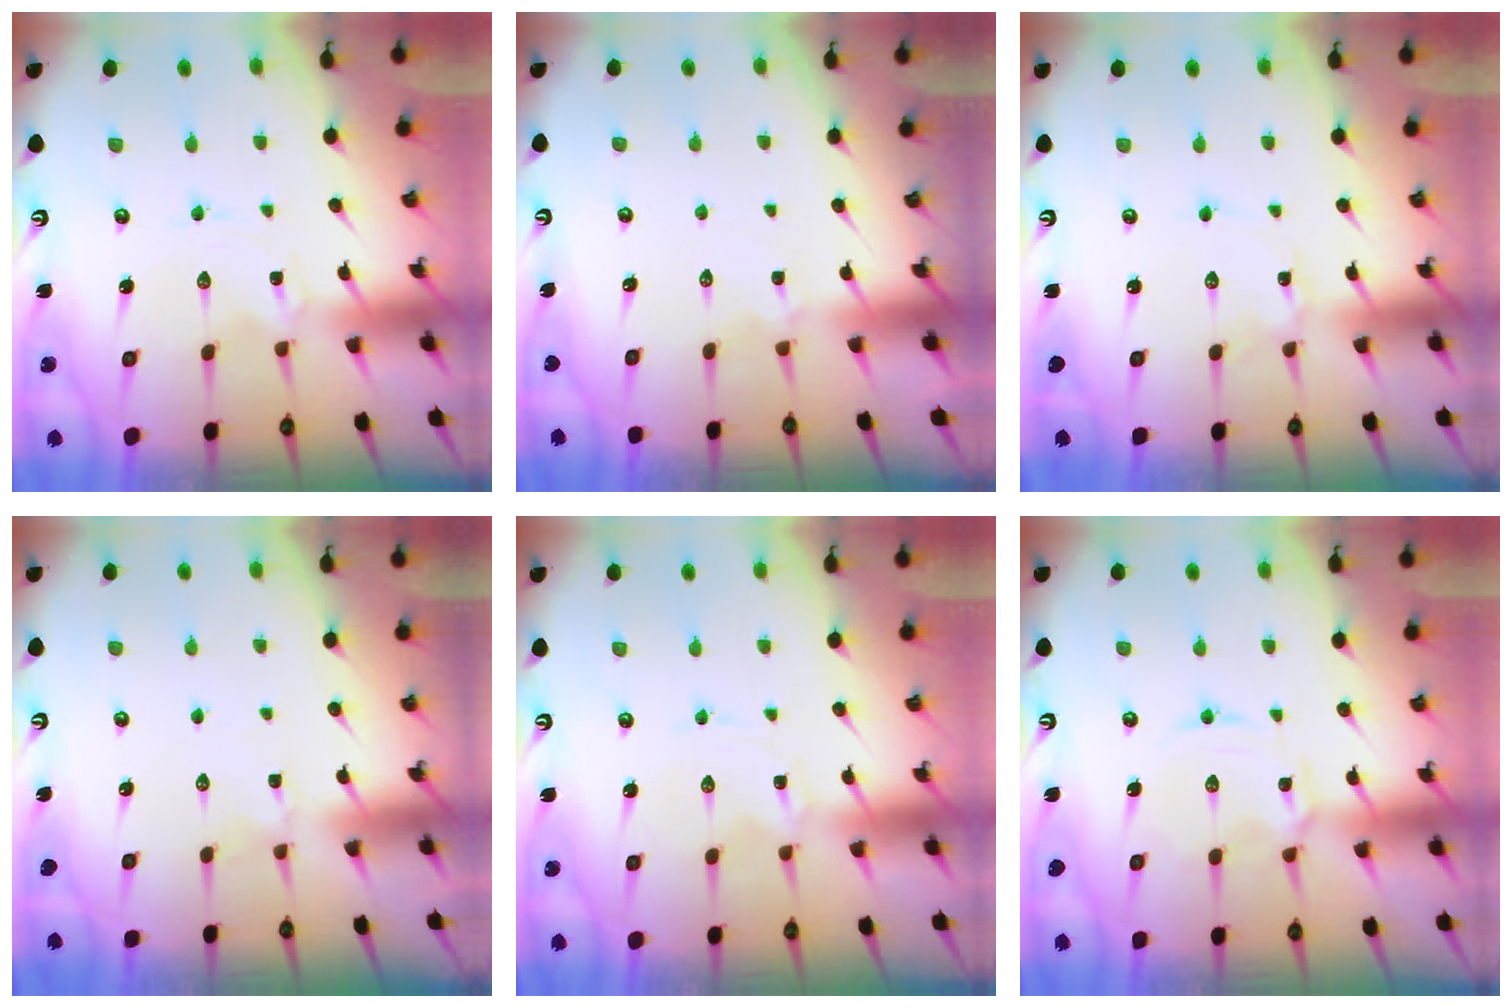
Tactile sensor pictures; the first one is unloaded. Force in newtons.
{"total": 1.9, "press": 1.8, "slide": 0.5}
{"total": 1.4, "press": 1.4, "slide": 0.1}
{"total": 2.8, "press": 2.8, "slide": 0.3}
{"total": 0.0}
{"total": 2.6, "press": 2.5, "slide": 0.3}